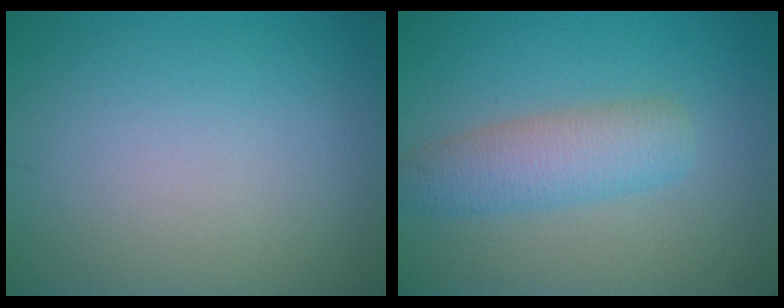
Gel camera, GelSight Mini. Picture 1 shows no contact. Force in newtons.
{"total": 4.1, "press": 4.1, "slide": 0.1}